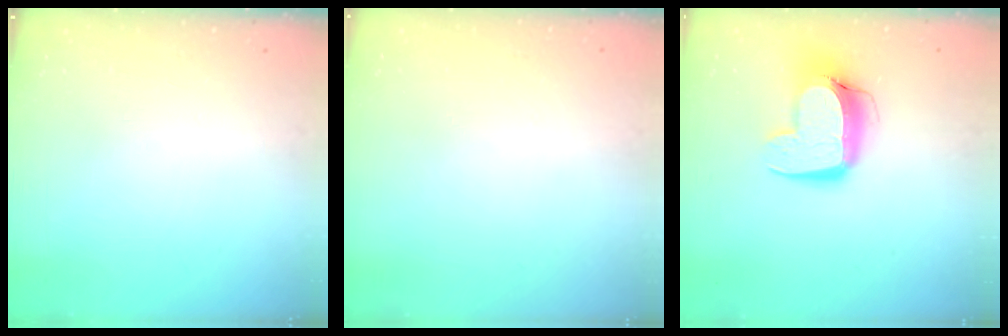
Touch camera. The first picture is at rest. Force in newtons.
{"total": 0.0}
{"total": 12.9, "press": 12.9, "slide": 1.2}